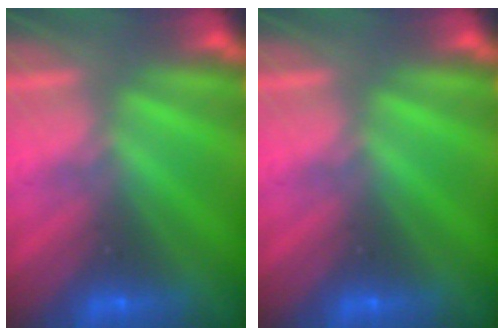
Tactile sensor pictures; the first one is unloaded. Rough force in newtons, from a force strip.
{"total": 0.0}